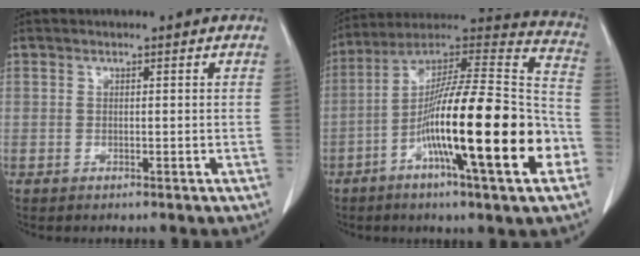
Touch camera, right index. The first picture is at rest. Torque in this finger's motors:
{"motor_torque": [2.01, -0.13, 1.05, 0.21]}